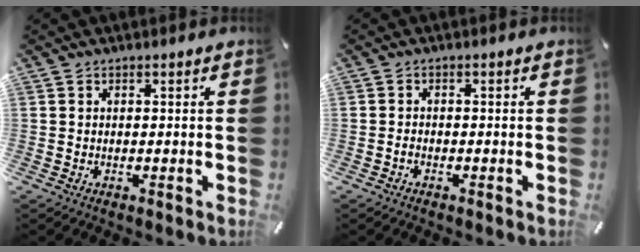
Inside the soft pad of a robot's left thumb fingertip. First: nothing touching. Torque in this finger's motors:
{"motor_torque": [0.06, -0.21, -0.11, 0.05, 0.03]}